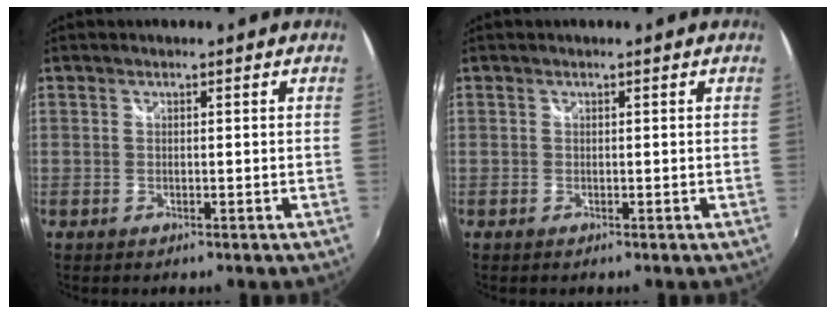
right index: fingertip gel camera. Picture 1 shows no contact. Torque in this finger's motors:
{"motor_torque": [-0.33, -0.02, 0.00, 0.00]}